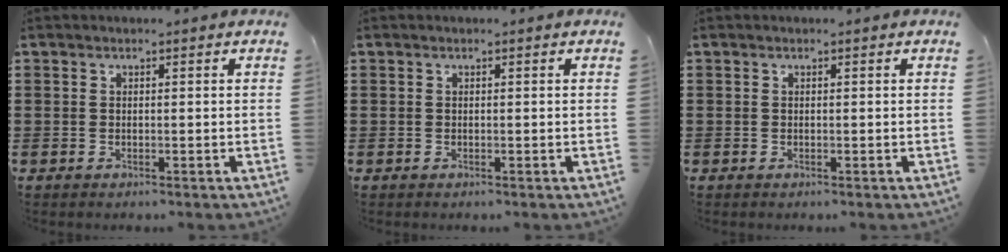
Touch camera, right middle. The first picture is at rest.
{"total": 0.0}
{"total": 0.0}